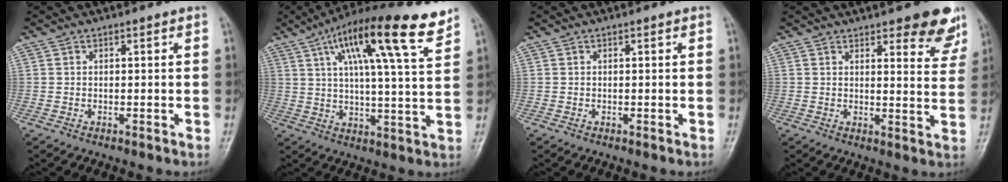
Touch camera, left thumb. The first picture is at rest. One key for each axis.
{"total": 17.7, "fx": 10.0, "fy": 2.8, "fz": 14.4, "tx": -0.222, "ty": -0.021, "tz": 0.159}
{"total": 0.0}
{"total": 10.5, "fx": 7.1, "fy": 3.3, "fz": 6.9, "tx": -0.052, "ty": -0.037, "tz": 0.081}